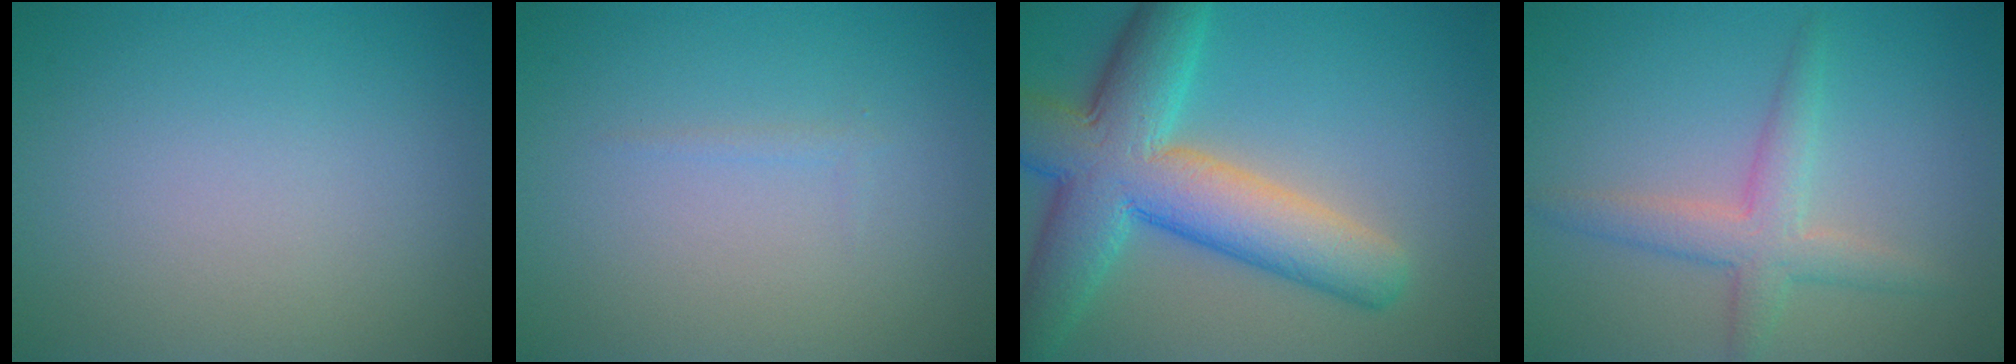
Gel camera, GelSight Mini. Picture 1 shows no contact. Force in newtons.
{"total": 0.6, "press": 0.5, "slide": 0.1}
{"total": 10.4, "press": 10.4, "slide": 0.4}
{"total": 3.3, "press": 3.3, "slide": 0.1}